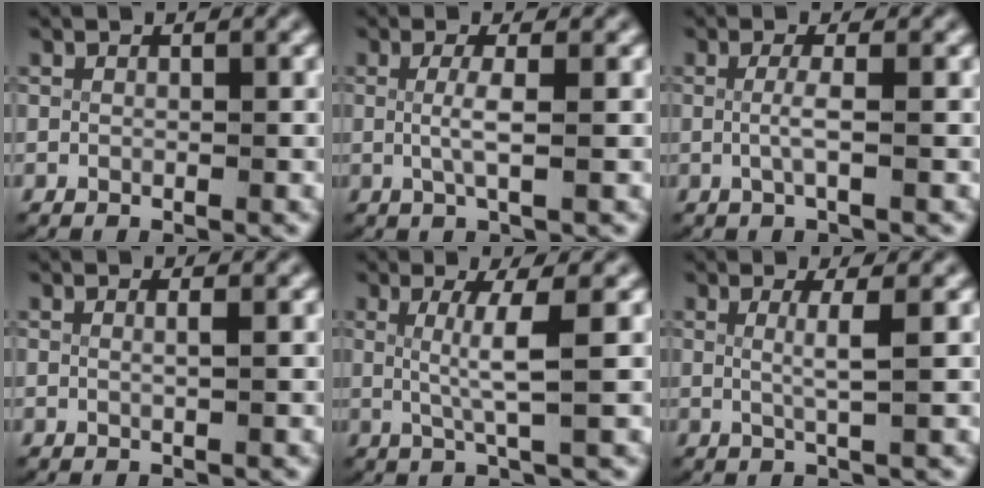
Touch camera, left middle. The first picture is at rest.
{"total": 2.4, "force": [0.1, 0.0, 2.4], "torque": [-0.055, -0.009, 0.007]}
{"total": 1.8, "force": [-0.3, -0.1, 1.7], "torque": [-0.044, -0.009, -0.003]}
{"total": 0.9, "force": [0.2, -0.2, 0.8], "torque": [-0.017, -0.006, 0.004]}
{"total": 3.9, "force": [0.6, -0.4, 3.8], "torque": [-0.068, -0.008, 0.014]}
{"total": 2.3, "force": [0.6, -0.4, 2.1], "torque": [-0.040, -0.009, 0.014]}